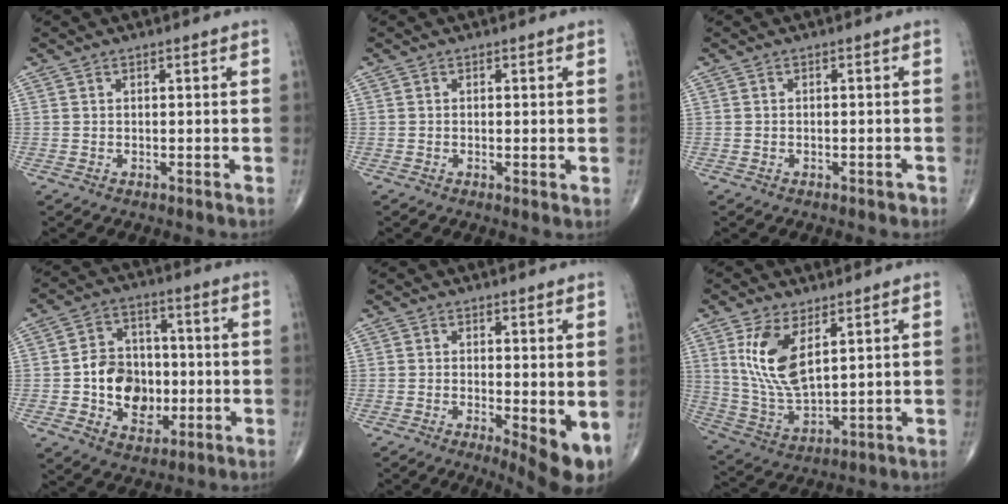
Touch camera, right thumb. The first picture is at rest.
{"total": 1.2, "force": [-0.2, 0.3, 1.1], "torque": [-0.024, -0.006, -0.005]}
{"total": 1.0, "force": [-0.7, 0.5, 0.5], "torque": [-0.009, 0.002, -0.008]}
{"total": 12.6, "force": [-1.6, 9.7, 8.0], "torque": [-0.084, 0.017, -0.023]}
{"total": 7.7, "force": [-1.4, 2.3, 7.2], "torque": [-0.103, -0.021, -0.017]}
{"total": 11.7, "force": [4.6, 5.2, 9.4], "torque": [-0.183, -0.023, 0.103]}